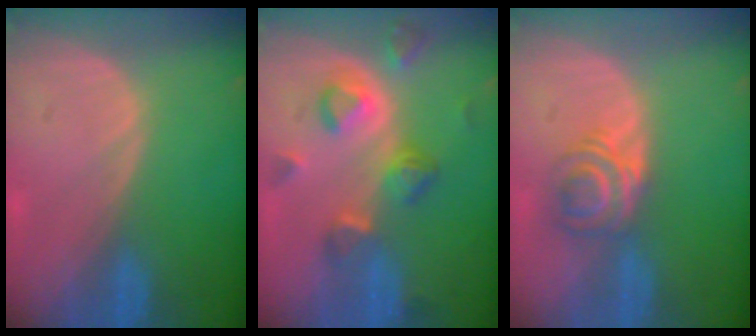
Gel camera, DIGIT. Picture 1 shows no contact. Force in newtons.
{"total": 7.9, "press": 7.1, "slide": 3.4}
{"total": 5.9, "press": 4.8, "slide": 3.4}